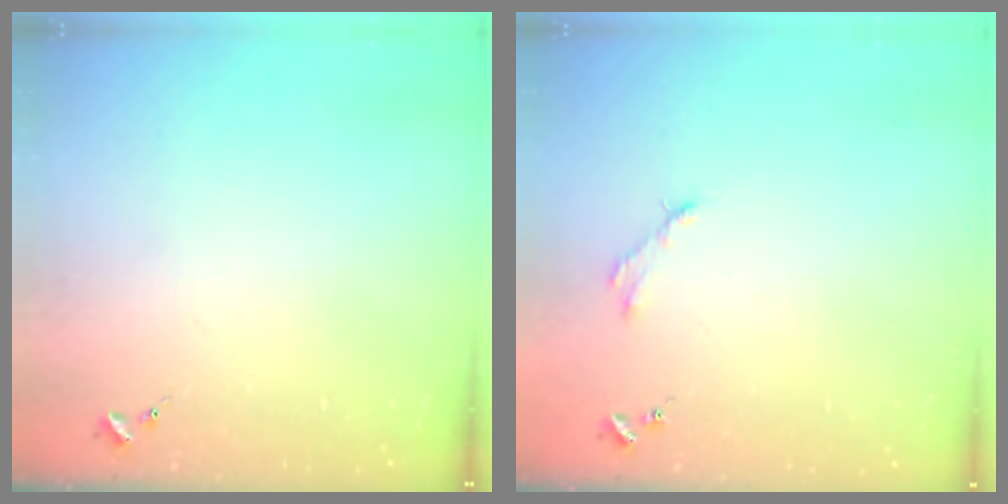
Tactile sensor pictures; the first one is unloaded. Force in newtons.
{"total": 2.8, "press": 2.8, "slide": 0.4}